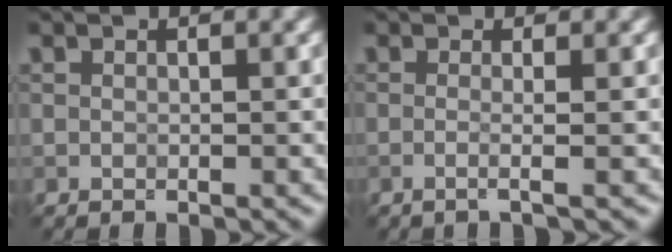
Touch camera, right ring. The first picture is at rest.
{"total": 2.6, "force": [0.2, 1.3, 2.3], "torque": [-0.012, -0.003, -0.029]}